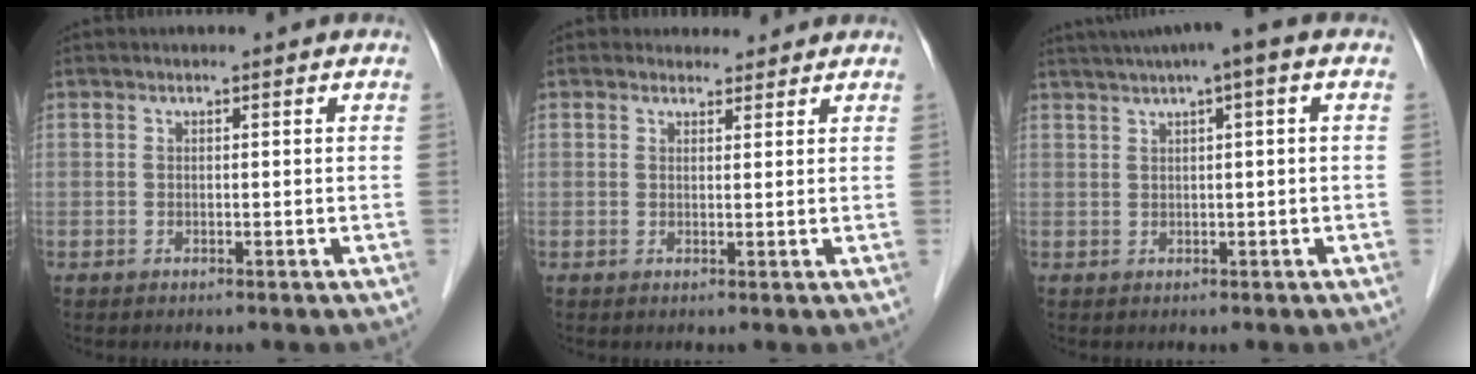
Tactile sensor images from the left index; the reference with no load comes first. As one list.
[{"total": 2.2, "force": [1.9, 1.1, -0.2], "torque": [0.002, 0.002, 0.023]}, {"total": 6.3, "force": [3.4, 0.0, 5.3], "torque": [-0.087, 0.028, 0.052]}]